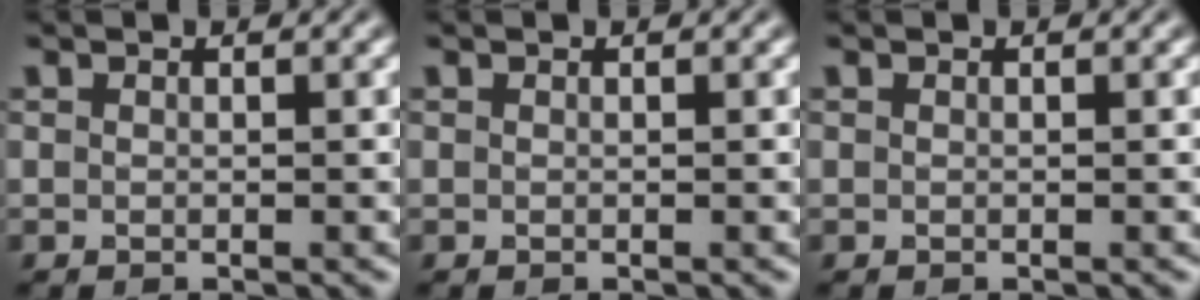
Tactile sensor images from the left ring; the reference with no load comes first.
{"total": 0.0}
{"total": 0.0}